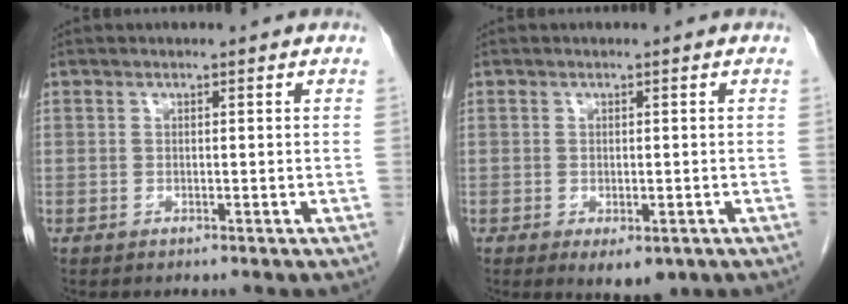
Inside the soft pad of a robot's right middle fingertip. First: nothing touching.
{"total": 3.5, "force": [-1.6, 1.7, 2.6], "torque": [-0.032, -0.006, -0.012]}